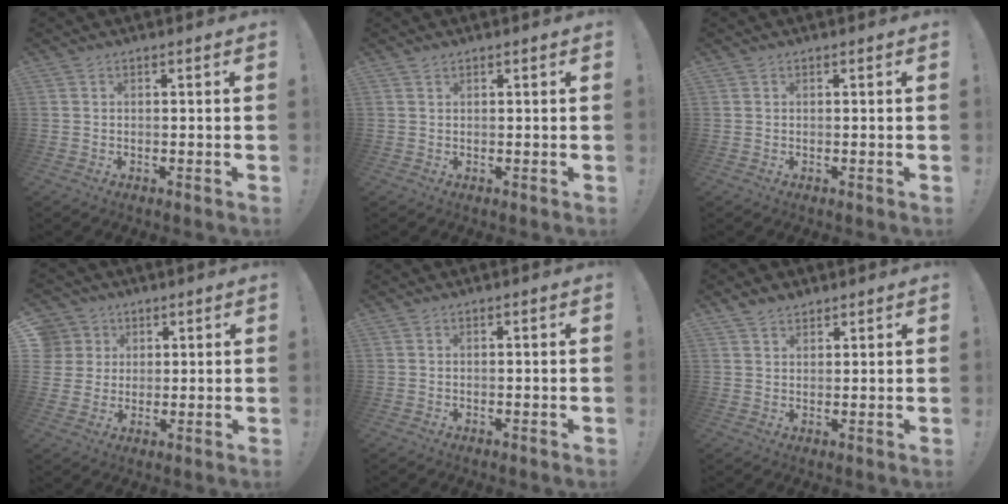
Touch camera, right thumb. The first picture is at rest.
{"total": 0.7, "force": [0.6, 0.2, 0.3], "torque": [-0.004, 0.000, 0.012]}
{"total": 0.0}
{"total": 7.3, "force": [2.5, 6.7, 1.2], "torque": [-0.027, -0.018, 0.052]}
{"total": 0.0}
{"total": 3.3, "force": [2.7, 1.7, 0.9], "torque": [-0.014, -0.014, 0.050]}